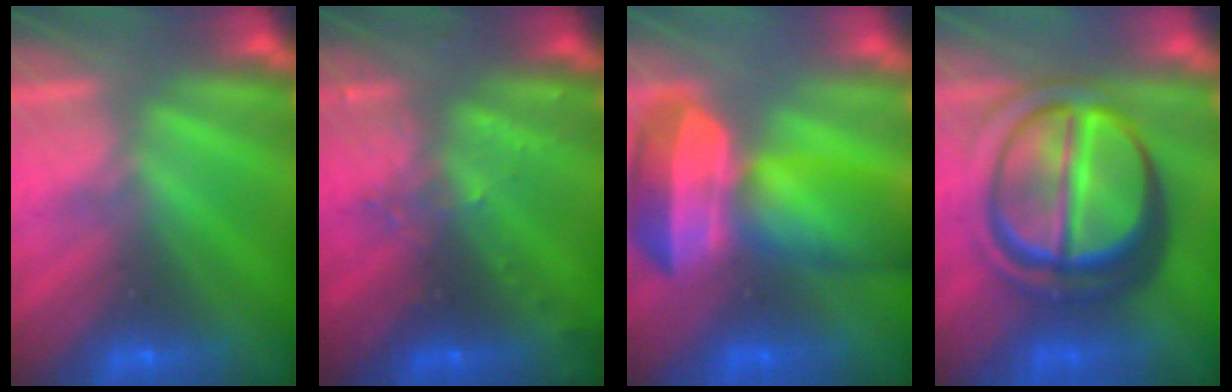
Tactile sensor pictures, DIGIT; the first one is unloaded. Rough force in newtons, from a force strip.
{"total": 3.0}
{"total": 10.5}
{"total": 7.2}